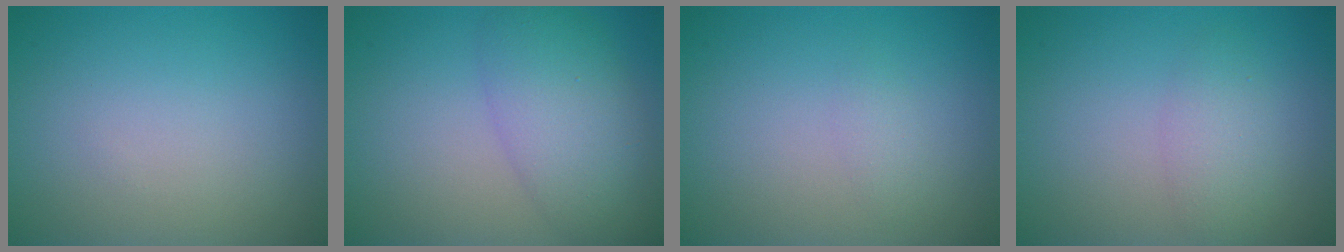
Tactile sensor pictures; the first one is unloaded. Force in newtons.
{"total": 5.7, "press": 5.7, "slide": 0.2}
{"total": 2.1, "press": 2.1, "slide": 0.2}
{"total": 2.2, "press": 2.1, "slide": 0.2}